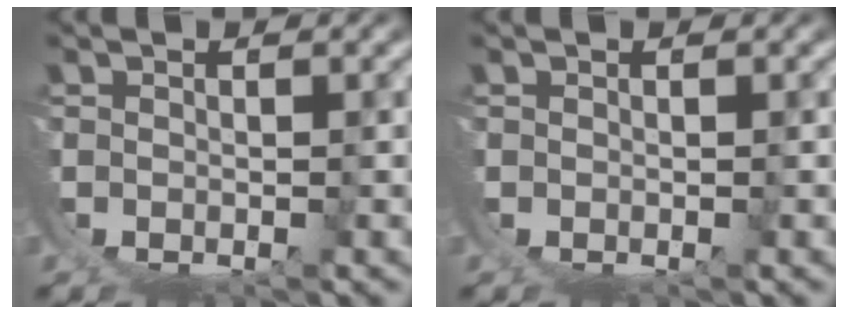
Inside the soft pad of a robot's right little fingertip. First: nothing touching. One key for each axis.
{"total": 0.0}